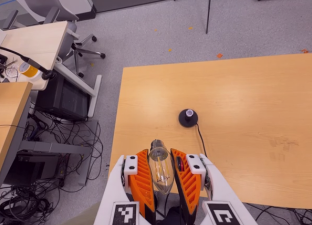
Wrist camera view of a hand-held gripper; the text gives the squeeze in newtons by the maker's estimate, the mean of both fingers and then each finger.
{"total": 19.1, "left": 20.8, "right": 17.3}